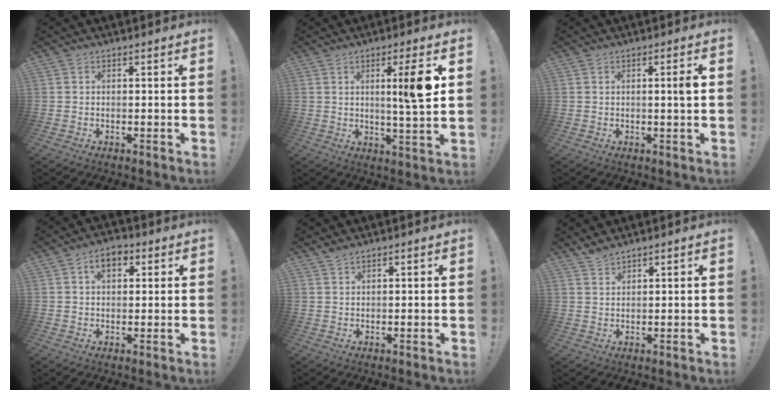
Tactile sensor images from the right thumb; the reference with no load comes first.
{"total": 10.2, "force": [2.3, -0.1, 9.9], "torque": [-0.142, -0.017, 0.021]}
{"total": 3.2, "force": [0.4, -0.4, 3.2], "torque": [-0.044, -0.007, -0.002]}
{"total": 5.4, "force": [2.1, 3.5, 3.6], "torque": [-0.046, 0.002, 0.034]}
{"total": 1.5, "force": [1.4, 0.3, 0.6], "torque": [-0.013, -0.003, 0.026]}
{"total": 2.8, "force": [2.6, 0.4, 1.0], "torque": [-0.013, -0.017, 0.047]}